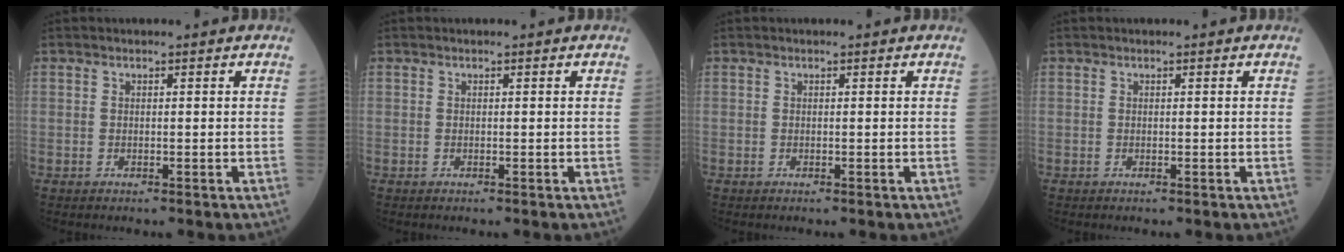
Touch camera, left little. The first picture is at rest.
{"total": 0.0}
{"total": 0.0}
{"total": 0.0}